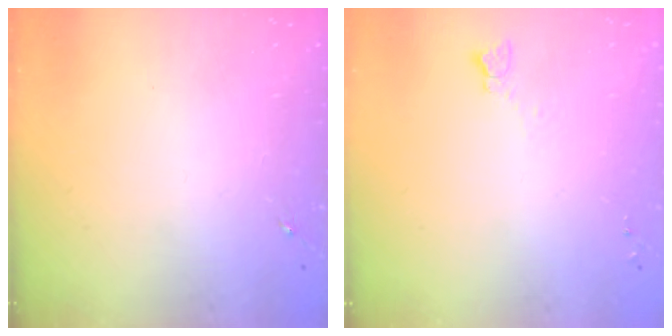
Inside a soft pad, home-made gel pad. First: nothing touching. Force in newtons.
{"total": 2.7, "press": 2.7, "slide": 0.3}